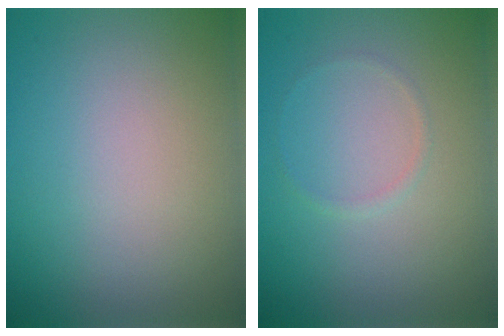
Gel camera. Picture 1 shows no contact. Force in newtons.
{"total": 0.6, "press": 0.6, "slide": 0.0}